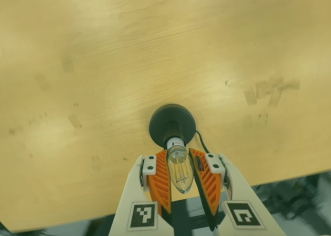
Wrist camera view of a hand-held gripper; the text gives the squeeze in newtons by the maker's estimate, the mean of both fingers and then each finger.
{"total": 14.1, "left": 14.1, "right": 14.1}